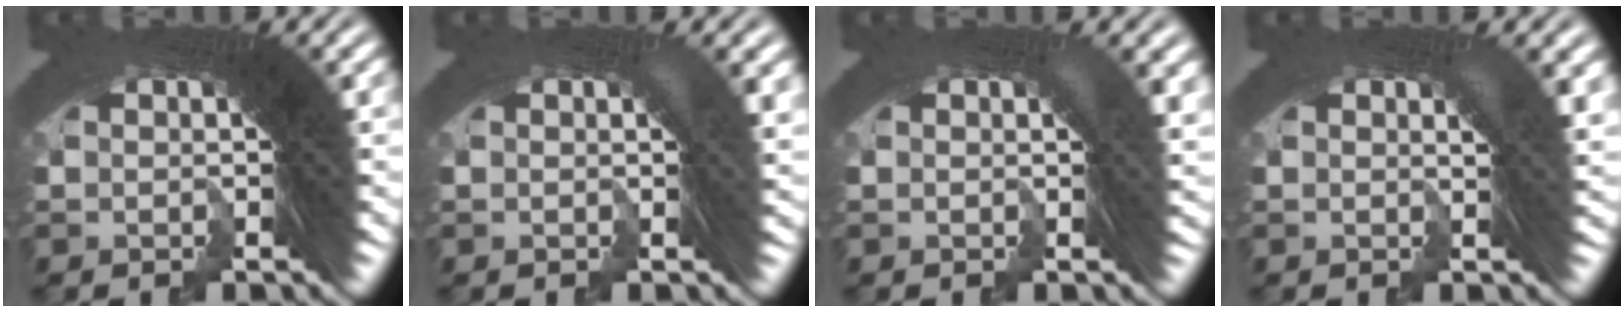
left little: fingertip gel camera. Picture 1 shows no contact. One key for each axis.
{"total": 0.7, "fx": 0.0, "fy": -0.2, "fz": 0.7, "tx": -0.011, "ty": 0.002, "tz": -0.001}
{"total": 0.8, "fx": 0.0, "fy": -0.1, "fz": 0.8, "tx": -0.012, "ty": 0.001, "tz": -0.001}
{"total": 1.2, "fx": 0.4, "fy": 0.0, "fz": 1.1, "tx": -0.019, "ty": -0.002, "tz": 0.005}